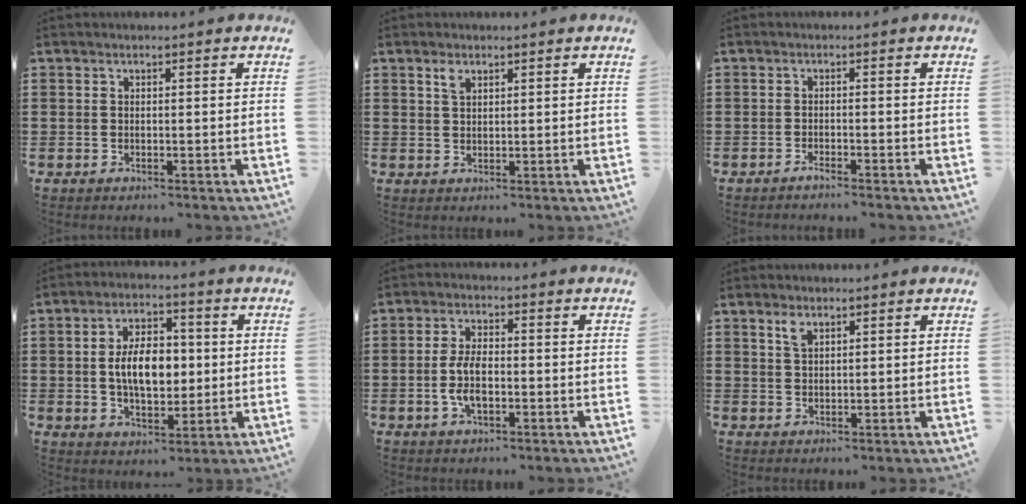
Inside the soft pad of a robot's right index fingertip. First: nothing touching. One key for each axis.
{"total": 1.8, "fx": 1.1, "fy": 0.9, "fz": 1.0, "tx": -0.025, "ty": 0.004, "tz": 0.021}
{"total": 1.3, "fx": -1.2, "fy": -0.2, "fz": 0.4, "tx": -0.008, "ty": -0.001, "tz": -0.024}
{"total": 8.3, "fx": 0.3, "fy": 4.8, "fz": 6.8, "tx": -0.130, "ty": 0.007, "tz": -0.004}
{"total": 5.7, "fx": -1.2, "fy": 2.7, "fz": 4.9, "tx": -0.115, "ty": -0.002, "tz": -0.028}
{"total": 2.2, "fx": 1.3, "fy": 1.0, "fz": 1.4, "tx": -0.033, "ty": 0.004, "tz": 0.024}